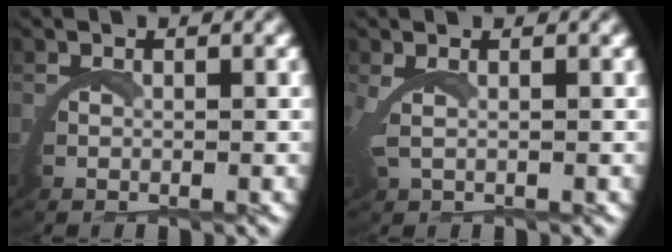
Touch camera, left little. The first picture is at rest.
{"total": 1.6, "force": [0.8, 0.3, 1.4], "torque": [-0.044, -0.003, 0.019]}